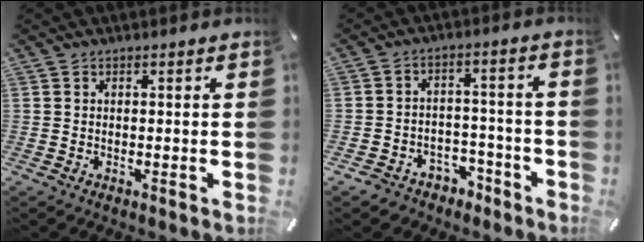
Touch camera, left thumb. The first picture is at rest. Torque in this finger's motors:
{"motor_torque": [0.21, 0.63, -0.22, 0.26, -0.06]}